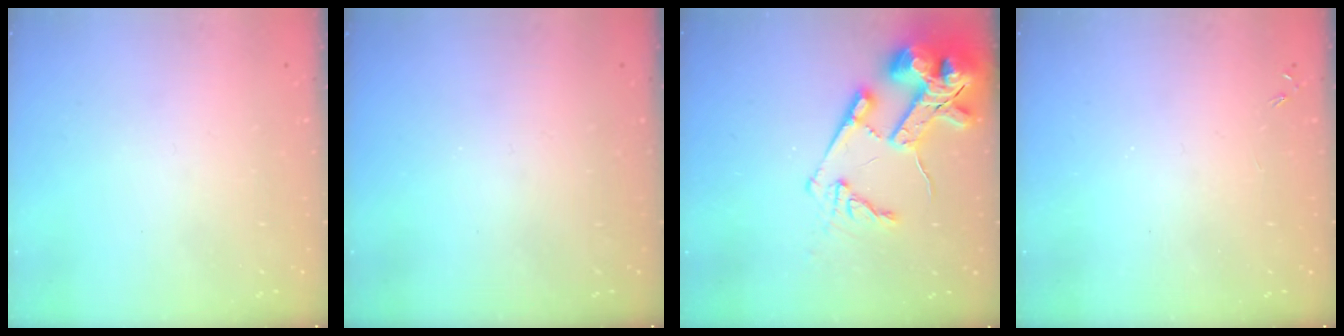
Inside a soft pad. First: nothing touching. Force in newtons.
{"total": 0.0}
{"total": 18.5, "press": 18.3, "slide": 2.3}
{"total": 0.0}